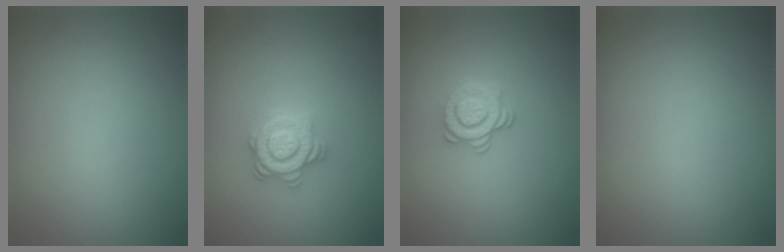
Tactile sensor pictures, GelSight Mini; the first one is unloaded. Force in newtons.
{"total": 2.9, "press": 2.9, "slide": 0.4}
{"total": 2.4, "press": 2.0, "slide": 1.4}
{"total": 0.0}